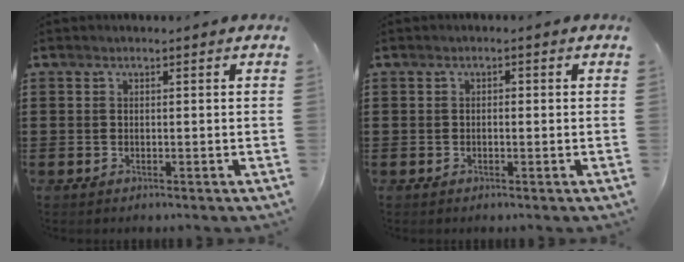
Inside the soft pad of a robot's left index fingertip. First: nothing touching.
{"total": 0.6, "force": [-0.2, 0.3, 0.5], "torque": [-0.012, -0.003, -0.004]}